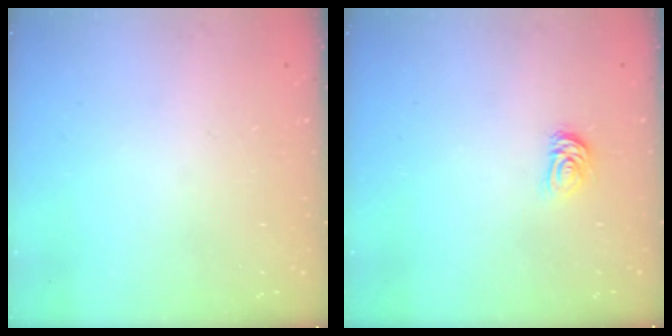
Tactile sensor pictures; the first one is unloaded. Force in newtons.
{"total": 3.6, "press": 3.6, "slide": 0.6}